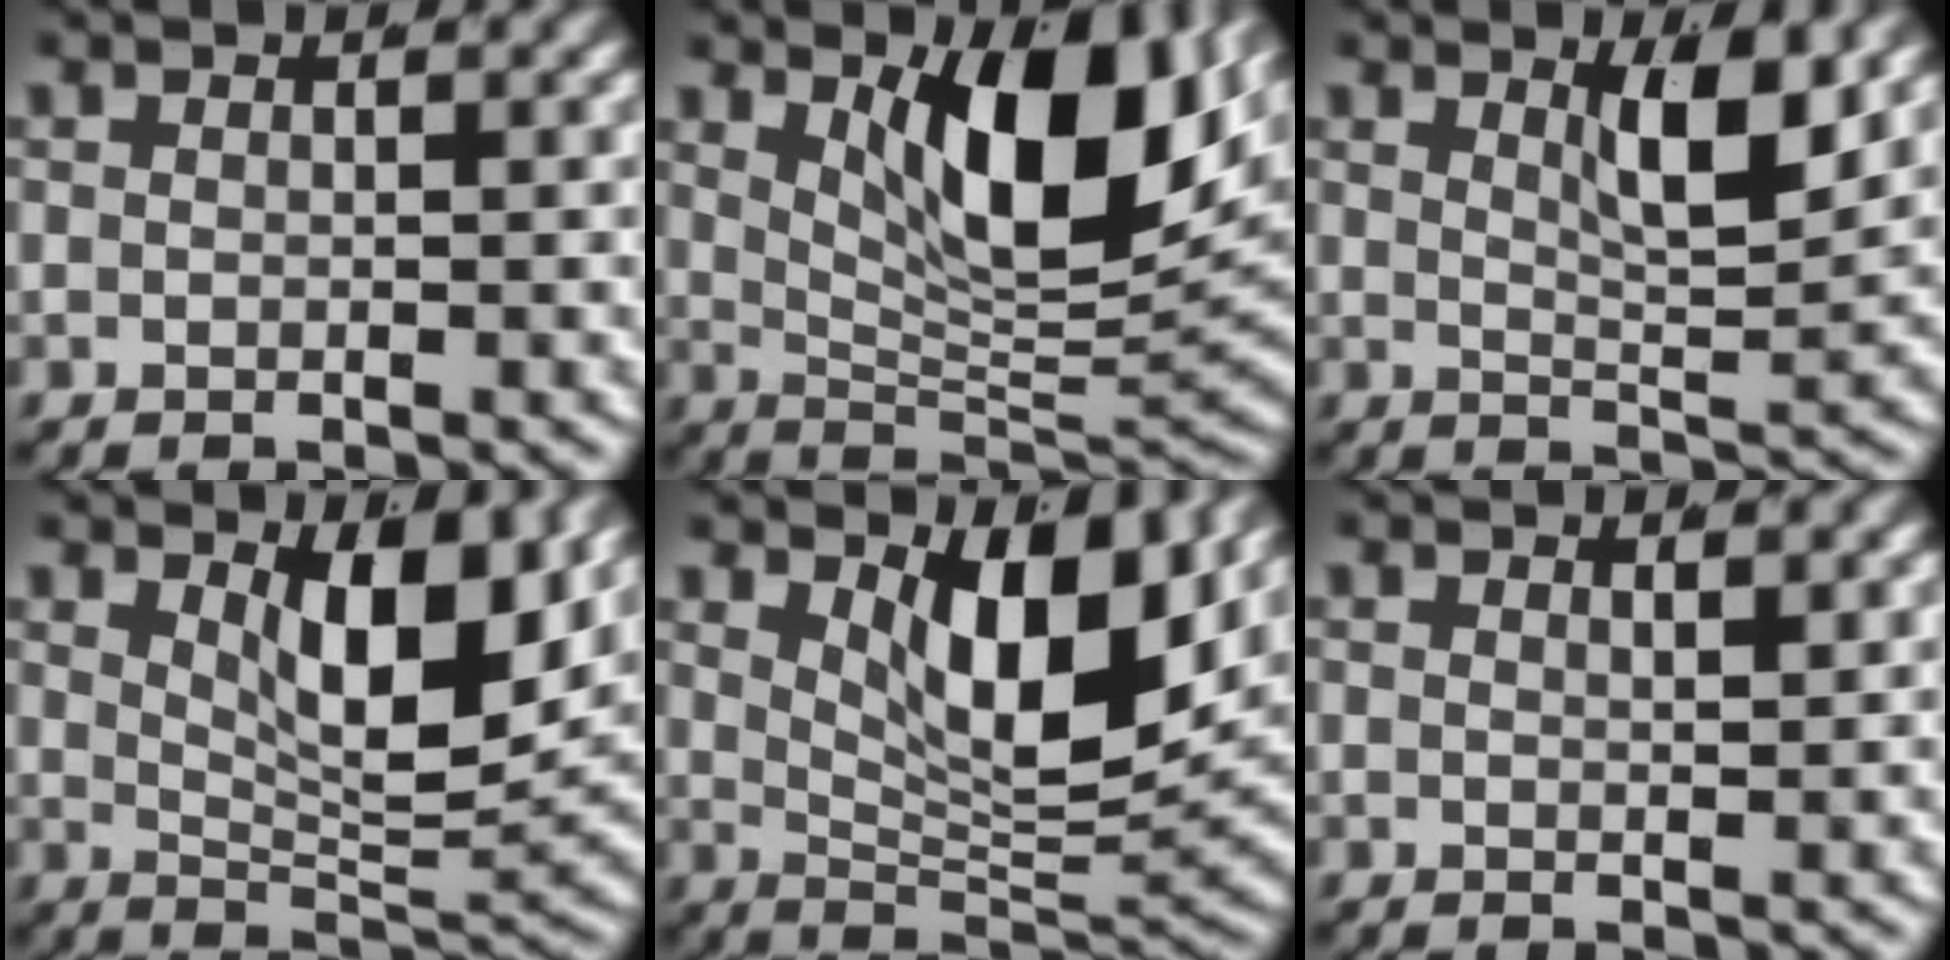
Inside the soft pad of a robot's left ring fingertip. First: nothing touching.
{"total": 11.3, "force": [4.4, 4.1, 9.6], "torque": [-0.147, -0.008, 0.075]}
{"total": 4.1, "force": [2.3, 0.4, 3.3], "torque": [-0.059, -0.021, 0.048]}
{"total": 7.5, "force": [3.4, 2.0, 6.4], "torque": [-0.095, -0.021, 0.064]}
{"total": 9.3, "force": [4.2, 3.1, 7.6], "torque": [-0.123, -0.015, 0.071]}
{"total": 0.9, "force": [0.7, -0.5, 0.3], "torque": [-0.001, -0.008, 0.017]}